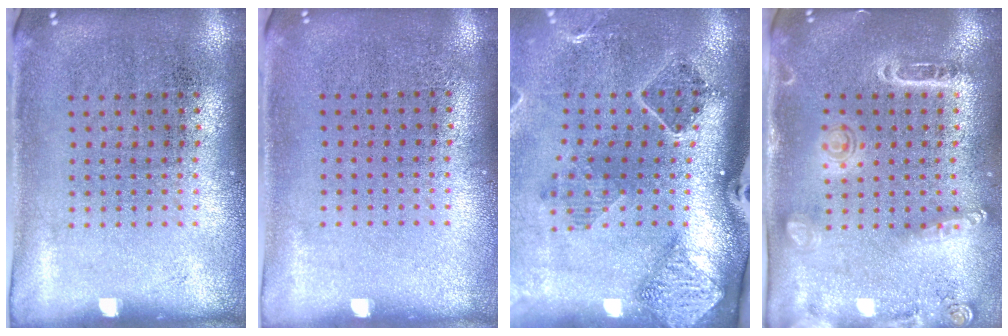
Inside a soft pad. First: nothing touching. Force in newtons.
{"total": 0.0}
{"total": 1.8, "press": 1.6, "slide": 0.7}
{"total": 1.6, "press": 1.5, "slide": 0.5}